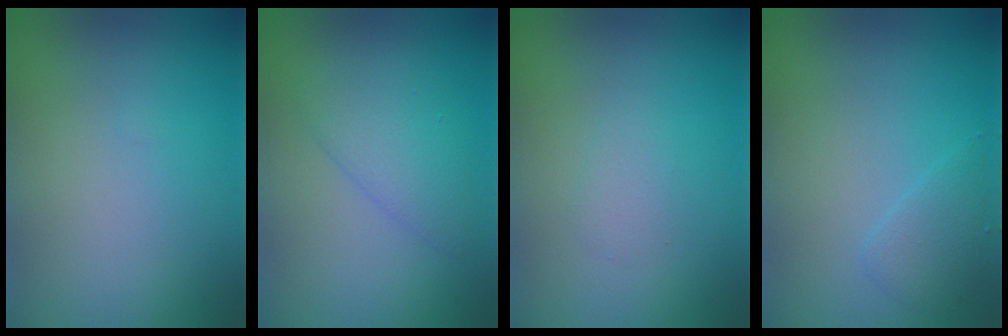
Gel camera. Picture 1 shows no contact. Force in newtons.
{"total": 2.5, "press": 2.5, "slide": 0.3}
{"total": 0.9, "press": 0.9, "slide": 0.0}
{"total": 1.7, "press": 1.7, "slide": 0.1}